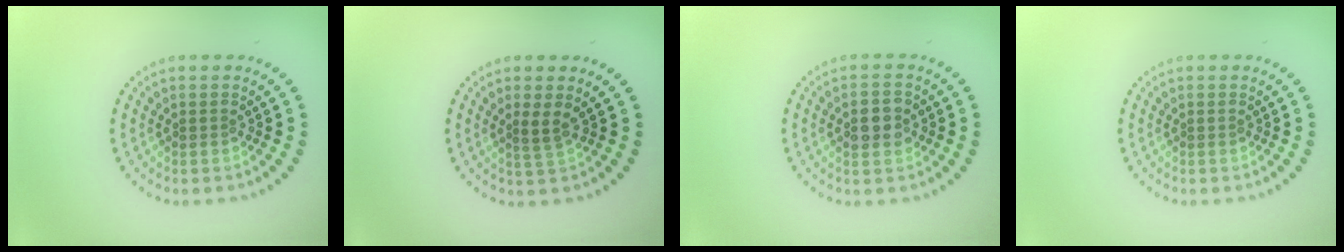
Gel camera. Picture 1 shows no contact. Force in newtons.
{"total": 1.4, "press": 1.1, "slide": 0.9}
{"total": 2.9, "press": 2.9, "slide": 0.1}
{"total": 0.0}